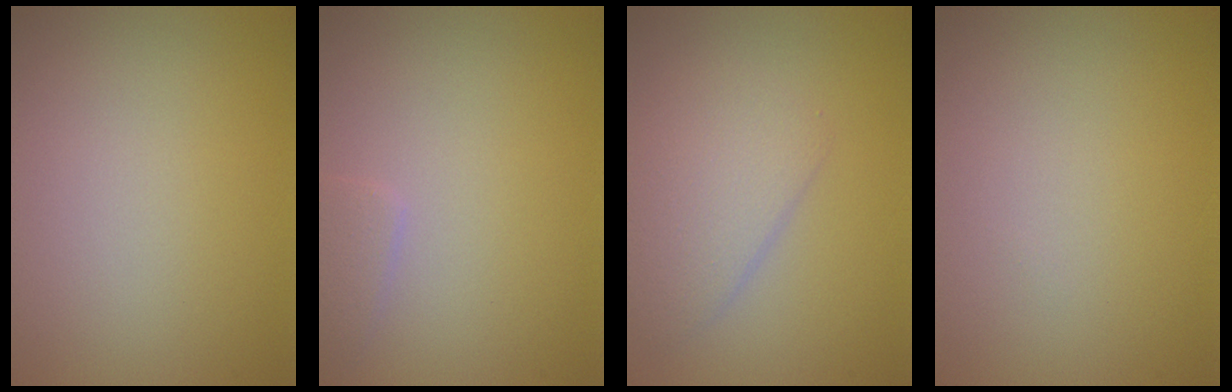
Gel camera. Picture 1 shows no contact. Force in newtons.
{"total": 1.2, "press": 1.2, "slide": 0.0}
{"total": 3.0, "press": 3.0, "slide": 0.1}
{"total": 0.0}